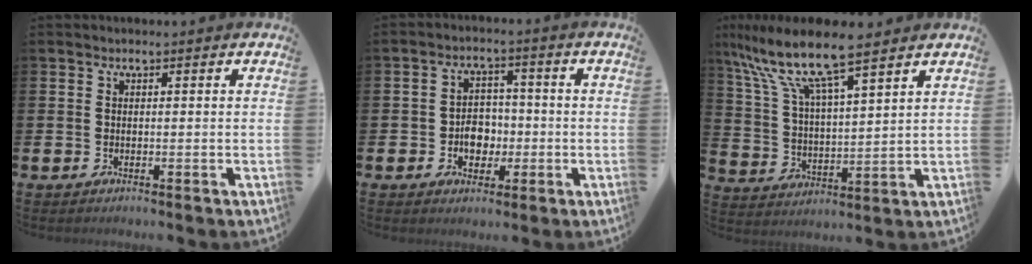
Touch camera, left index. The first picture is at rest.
{"total": 3.6, "force": [-1.2, 3.0, 1.5], "torque": [-0.026, 0.005, -0.032]}
{"total": 10.2, "force": [8.7, 1.7, 5.2], "torque": [-0.138, -0.044, 0.149]}